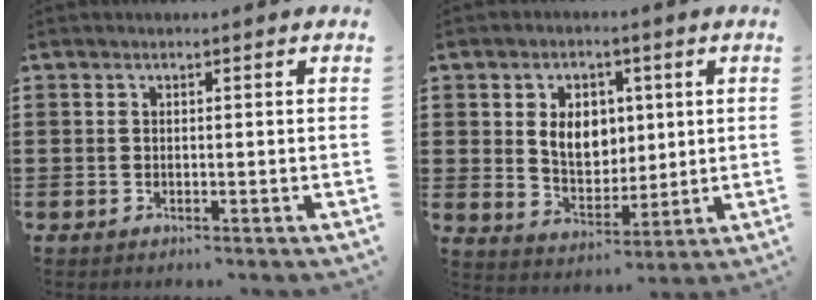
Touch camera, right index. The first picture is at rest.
{"total": 7.1, "force": [1.4, 5.2, 4.6], "torque": [-0.082, 0.007, 0.019]}